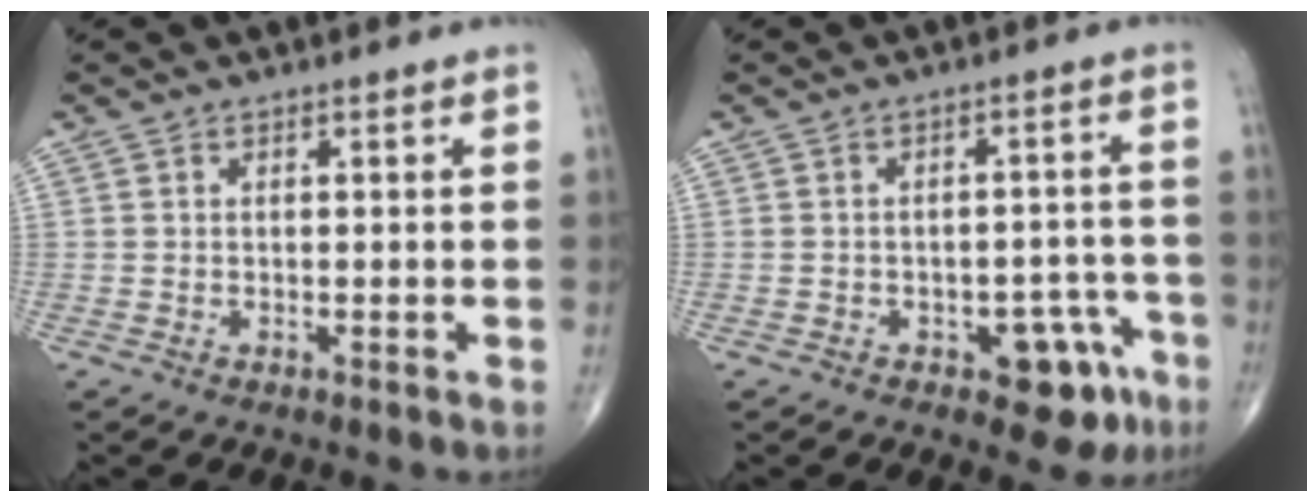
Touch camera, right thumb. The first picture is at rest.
{"total": 8.2, "force": [-4.2, 4.4, 5.5], "torque": [-0.034, 0.033, -0.047]}